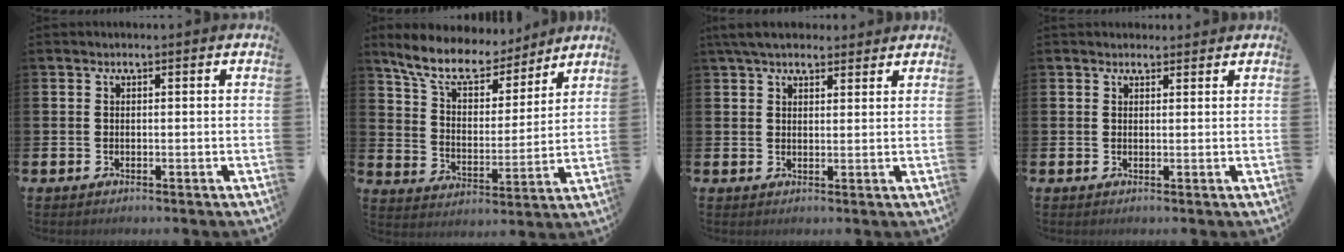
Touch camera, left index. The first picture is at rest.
{"total": 10.3, "force": [9.0, 3.5, 3.5], "torque": [-0.096, -0.059, 0.158]}
{"total": 4.8, "force": [4.2, 1.7, 1.4], "torque": [-0.036, -0.008, 0.079]}
{"total": 1.4, "force": [1.3, 0.6, 0.0], "torque": [0.009, 0.000, 0.023]}